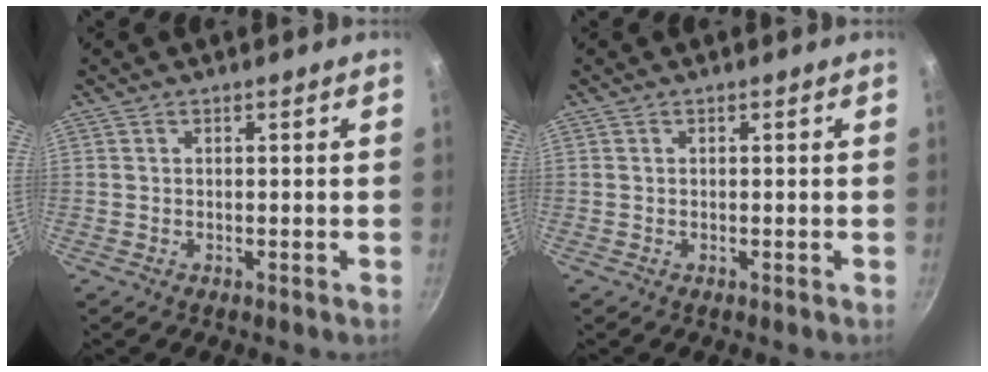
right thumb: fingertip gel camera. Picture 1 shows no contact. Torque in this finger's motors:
{"motor_torque": [0.00, 0.00, 0.00, 0.00, 0.01]}